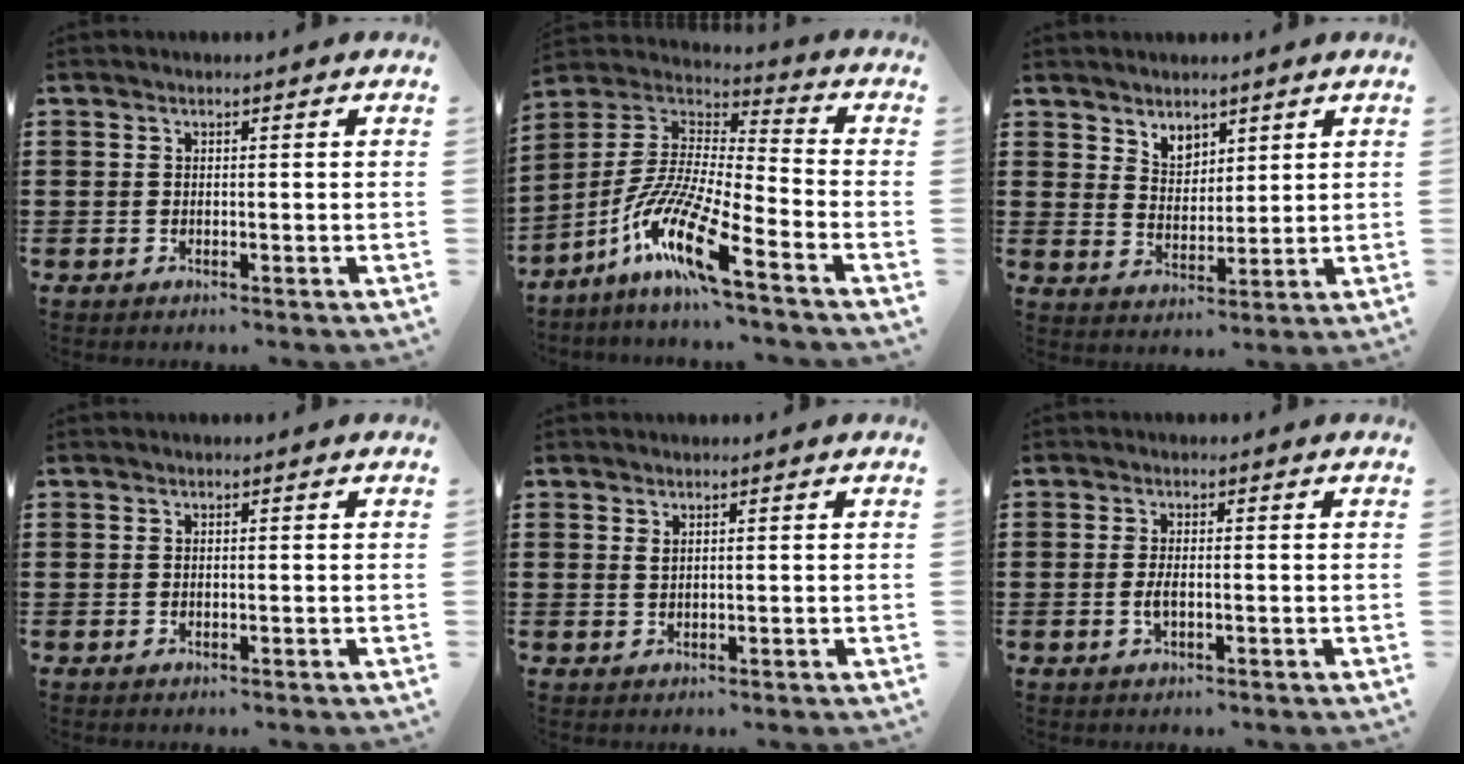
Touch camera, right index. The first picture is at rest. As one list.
[{"total": 13.1, "force": [-8.5, 1.5, 9.9], "torque": [-0.217, -0.007, -0.171]}, {"total": 3.9, "force": [3.1, 2.2, 0.4], "torque": [-0.020, 0.003, 0.059]}, {"total": 0.0}, {"total": 1.0, "force": [0.7, 0.6, 0.5], "torque": [-0.012, 0.003, 0.013]}, {"total": 1.9, "force": [-0.4, 0.7, 1.8], "torque": [-0.041, -0.003, -0.009]}]